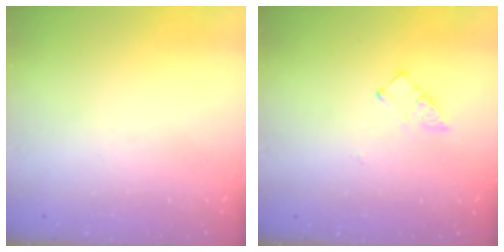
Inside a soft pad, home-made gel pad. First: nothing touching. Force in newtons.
{"total": 3.7, "press": 3.7, "slide": 0.2}